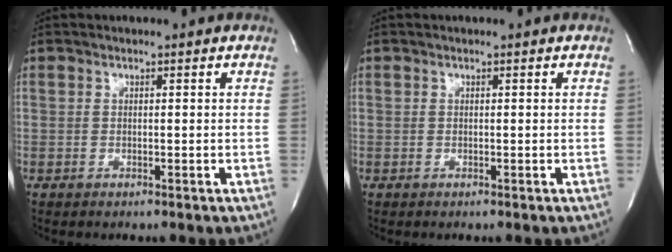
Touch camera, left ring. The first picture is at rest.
{"total": 0.0}